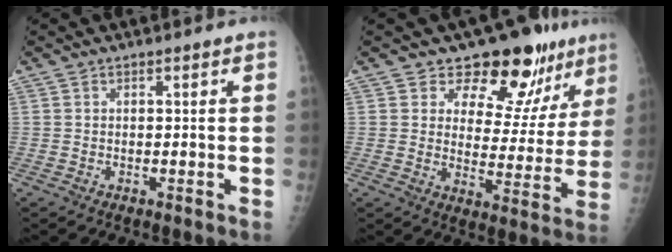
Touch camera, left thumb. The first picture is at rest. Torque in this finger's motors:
{"motor_torque": [0.11, 0.11, 0.11, -0.03, 0.09]}